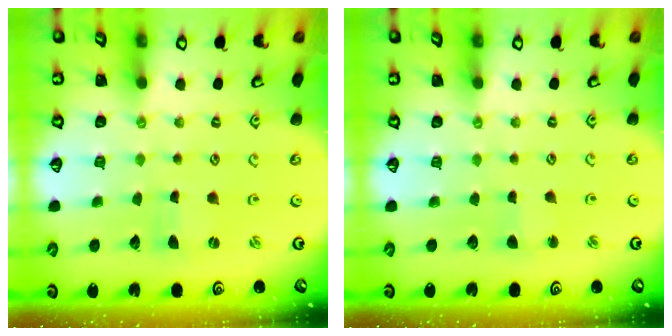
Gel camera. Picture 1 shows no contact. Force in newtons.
{"total": 2.1, "press": 2.1, "slide": 0.2}